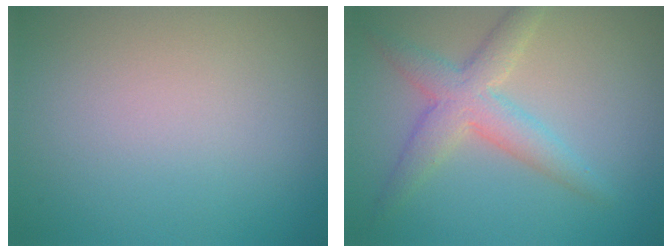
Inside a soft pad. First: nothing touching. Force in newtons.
{"total": 4.2, "press": 4.2, "slide": 0.2}